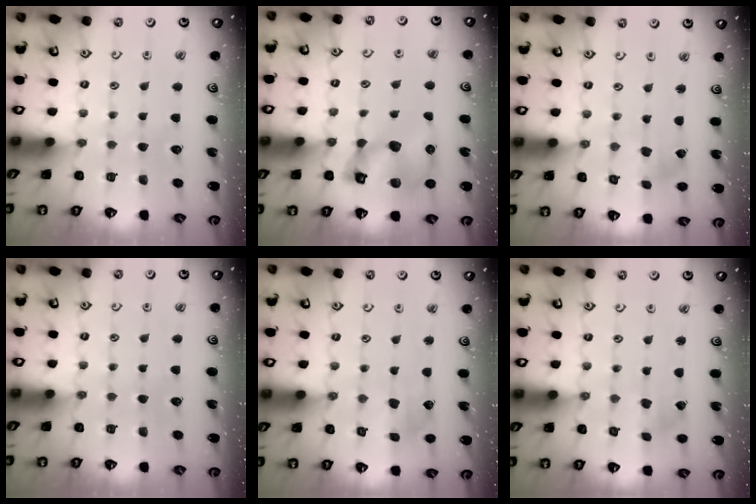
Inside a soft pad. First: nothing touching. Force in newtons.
{"total": 12.5, "press": 12.4, "slide": 1.7}
{"total": 1.2, "press": 1.2, "slide": 0.1}
{"total": 0.0}
{"total": 3.0, "press": 3.0, "slide": 0.2}
{"total": 0.0}